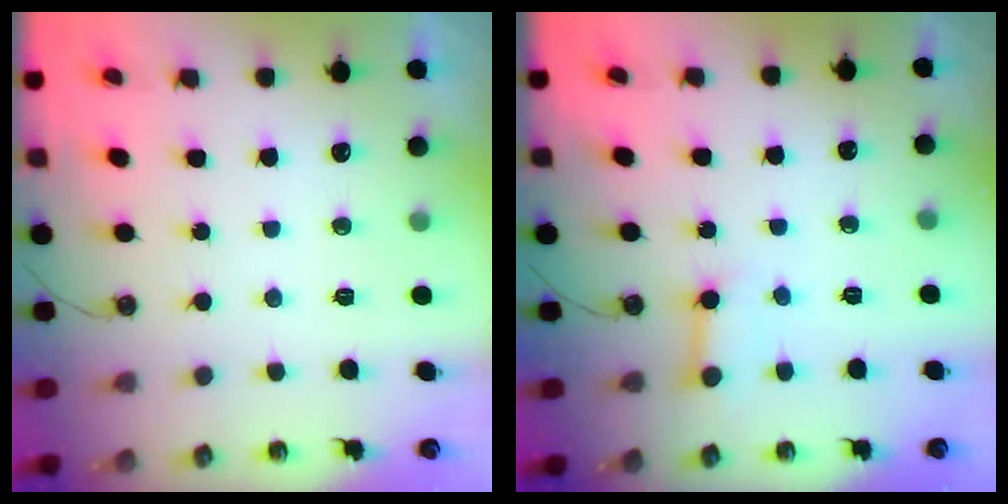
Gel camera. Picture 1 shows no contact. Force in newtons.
{"total": 4.8, "press": 4.8, "slide": 0.6}